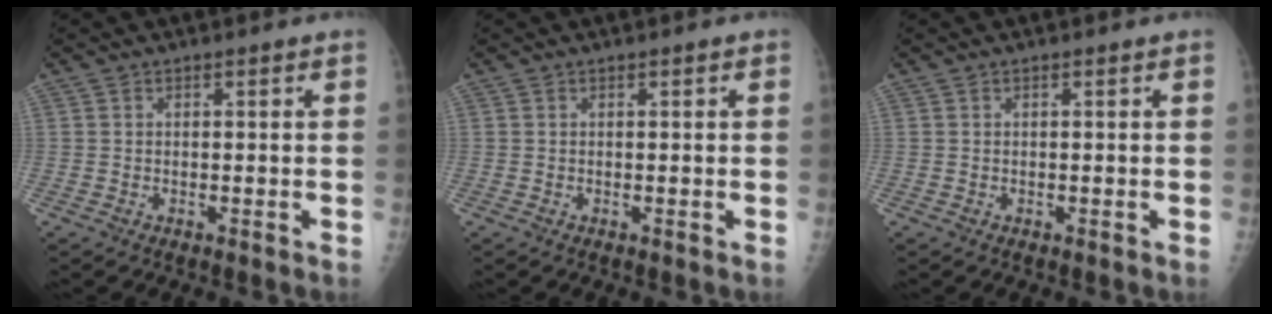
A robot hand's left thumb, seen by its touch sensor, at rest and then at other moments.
{"total": 0.0}
{"total": 0.0}